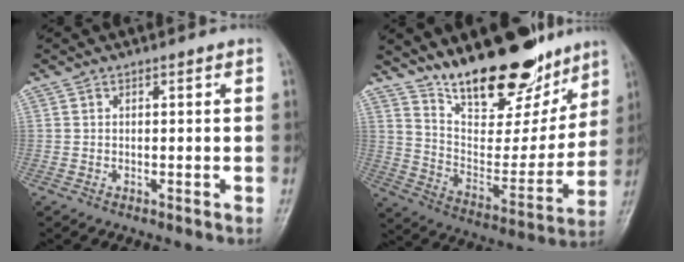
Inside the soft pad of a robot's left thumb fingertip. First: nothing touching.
{"total": 21.5, "force": [16.1, 8.8, 11.4], "torque": [-0.131, -0.094, 0.263]}